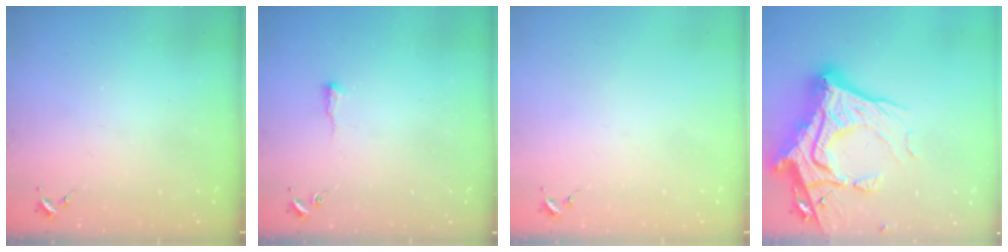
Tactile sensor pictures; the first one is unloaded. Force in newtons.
{"total": 4.0, "press": 3.9, "slide": 0.8}
{"total": 0.0}
{"total": 30.6, "press": 30.4, "slide": 2.9}